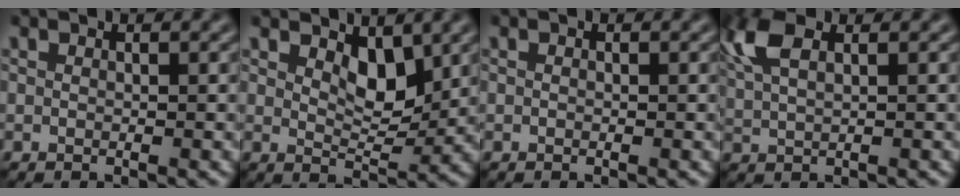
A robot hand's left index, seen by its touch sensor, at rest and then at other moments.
{"total": 3.1, "force": [1.6, 1.5, 2.2], "torque": [-0.048, -0.013, 0.026]}
{"total": 0.0}
{"total": 4.7, "force": [2.2, 1.9, 3.7], "torque": [-0.097, 0.012, 0.042]}